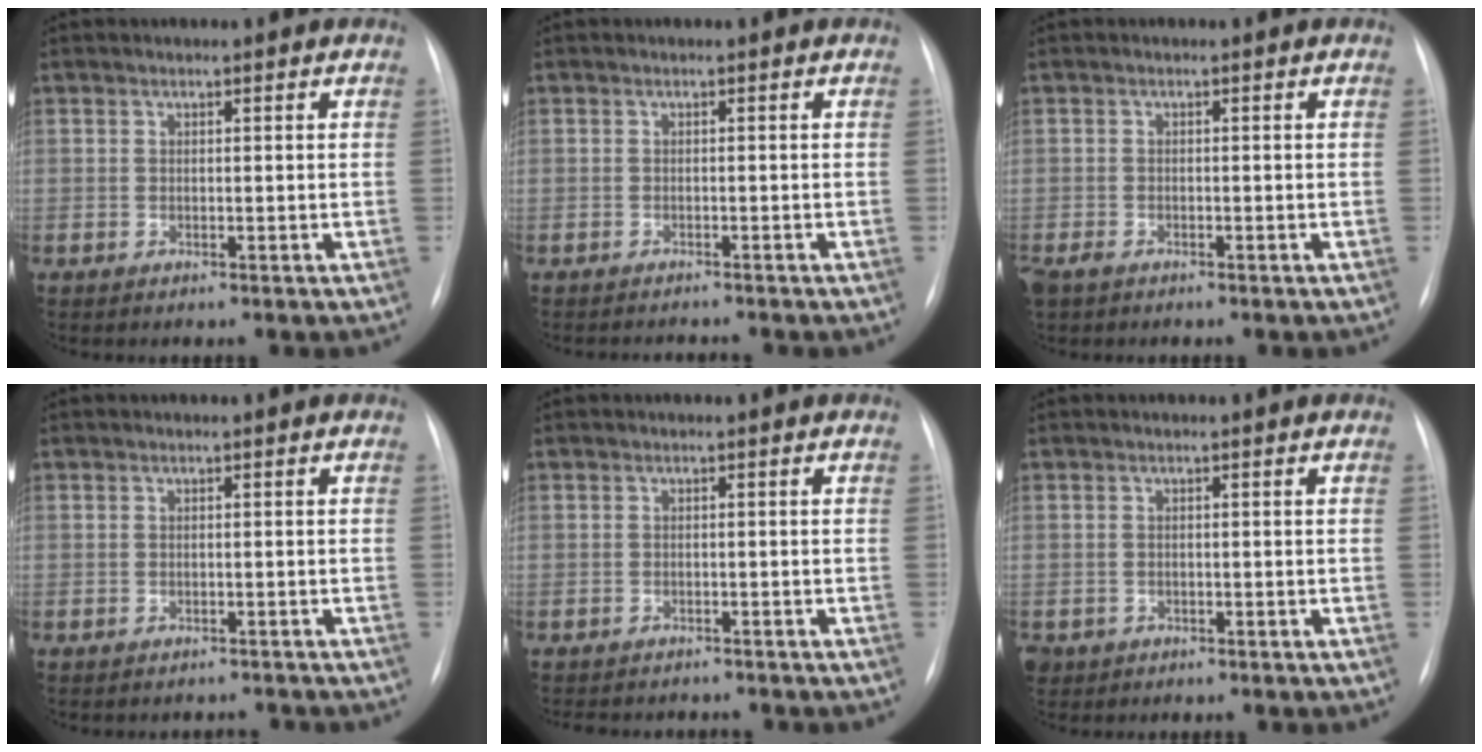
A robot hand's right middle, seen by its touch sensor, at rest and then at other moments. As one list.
[{"total": 2.4, "force": [-2.4, -0.3, 0.3], "torque": [0.002, -0.007, -0.031]}, {"total": 2.2, "force": [-1.5, 1.1, 1.0], "torque": [-0.023, -0.002, -0.023]}, {"total": 2.2, "force": [-2.1, 0.5, -0.2], "torque": [0.008, -0.002, -0.025]}, {"total": 5.8, "force": [-5.5, 1.5, 1.4], "torque": [-0.012, -0.002, -0.072]}, {"total": 2.8, "force": [-1.6, 2.2, 0.4], "torque": [-0.008, 0.001, -0.025]}]